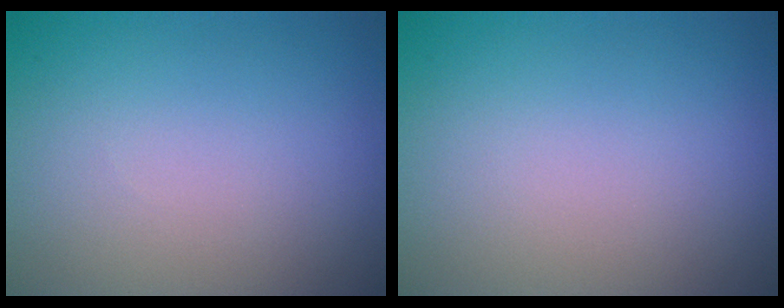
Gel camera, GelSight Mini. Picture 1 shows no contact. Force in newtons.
{"total": 0.0}